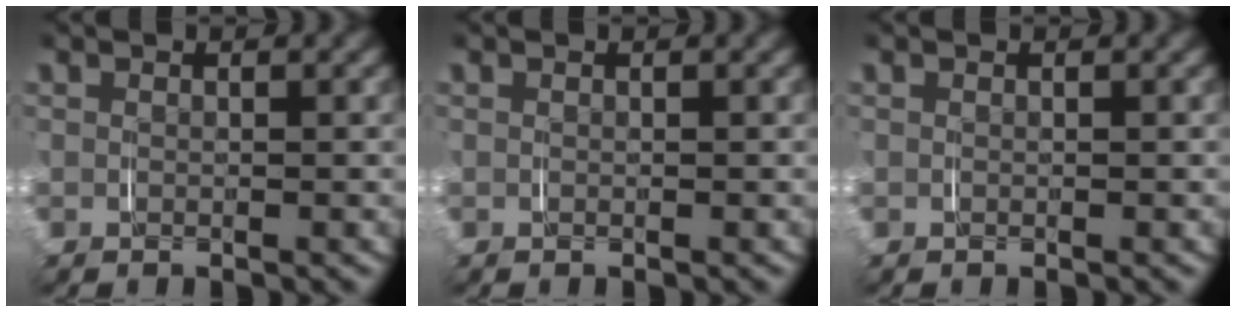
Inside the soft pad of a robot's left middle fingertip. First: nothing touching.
{"total": 0.0}
{"total": 0.0}